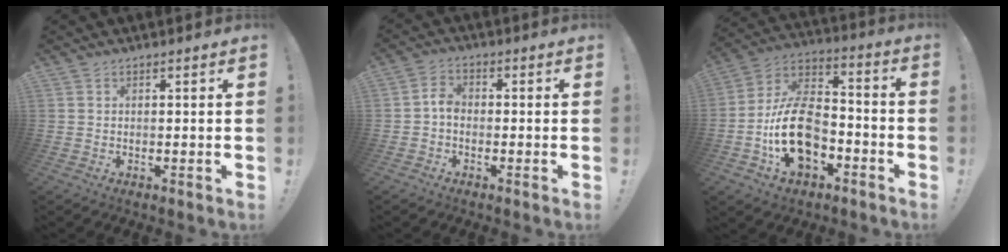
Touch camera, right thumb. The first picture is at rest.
{"total": 4.1, "force": [-1.2, 2.7, 2.8], "torque": [-0.052, 0.016, -0.021]}
{"total": 19.6, "force": [-6.7, 13.0, 13.0], "torque": [-0.226, 0.042, -0.105]}